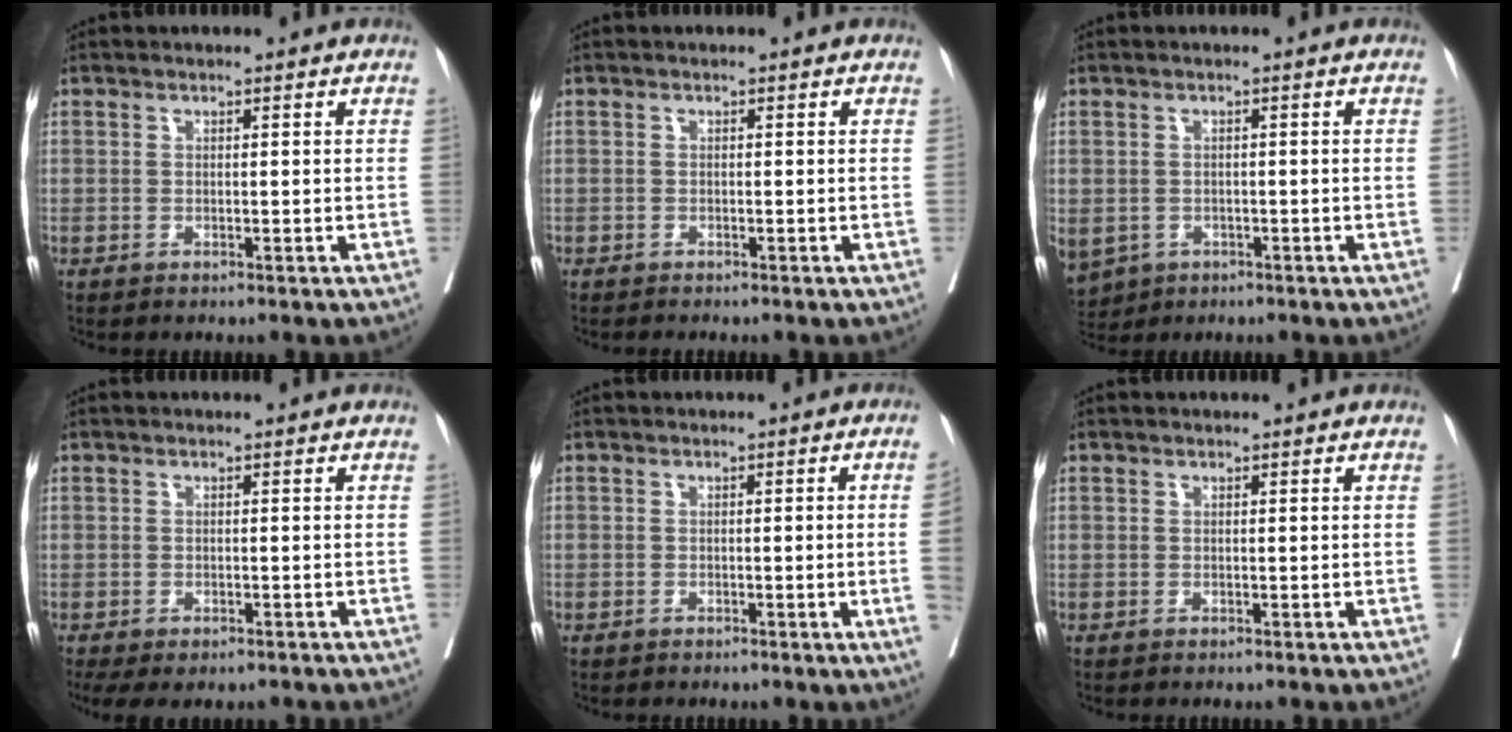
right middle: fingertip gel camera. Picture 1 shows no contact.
{"total": 1.2, "force": [-1.1, 0.2, 0.4], "torque": [-0.008, -0.003, -0.018]}
{"total": 10.9, "force": [-4.8, 8.7, 4.5], "torque": [-0.139, -0.010, -0.065]}
{"total": 6.5, "force": [-4.6, 3.1, 3.4], "torque": [-0.063, -0.010, -0.064]}
{"total": 2.6, "force": [-0.5, -0.6, 2.5], "torque": [-0.033, 0.000, -0.008]}
{"total": 0.0}